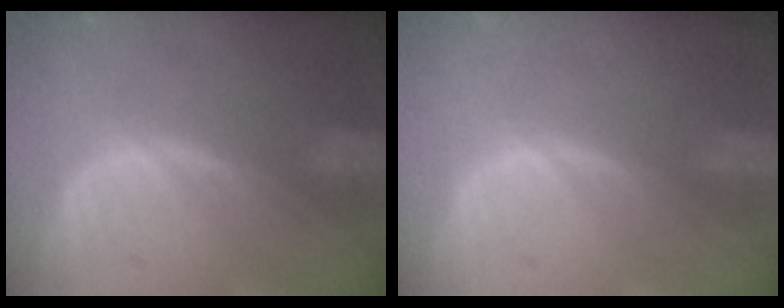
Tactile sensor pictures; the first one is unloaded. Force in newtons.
{"total": 0.0}